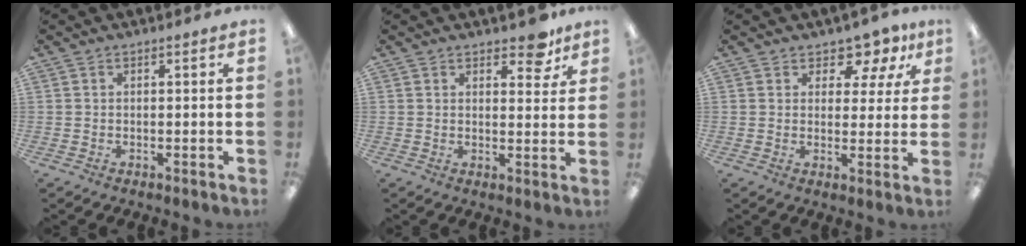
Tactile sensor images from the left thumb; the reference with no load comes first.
{"total": 6.5, "force": [4.8, 2.9, 3.2], "torque": [-0.027, -0.026, 0.079]}
{"total": 7.2, "force": [5.4, 4.1, 2.6], "torque": [-0.029, -0.036, 0.095]}